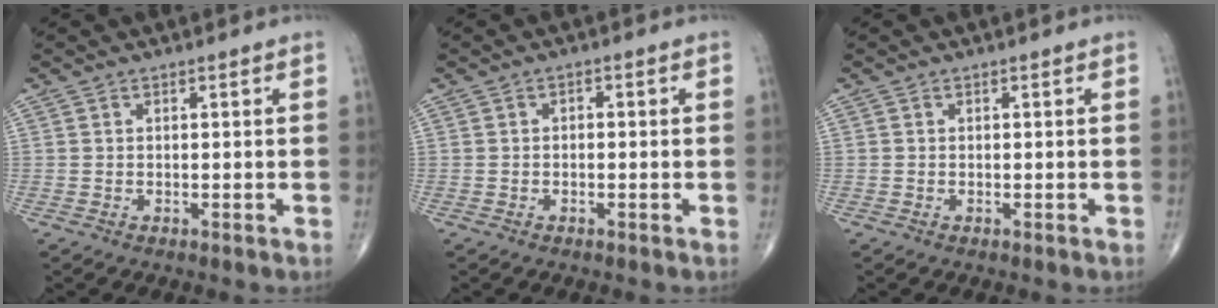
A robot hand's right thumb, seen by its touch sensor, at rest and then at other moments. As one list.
[{"total": 1.0, "force": [-0.2, 0.7, 0.7], "torque": [-0.004, 0.005, -0.006]}, {"total": 0.0}]